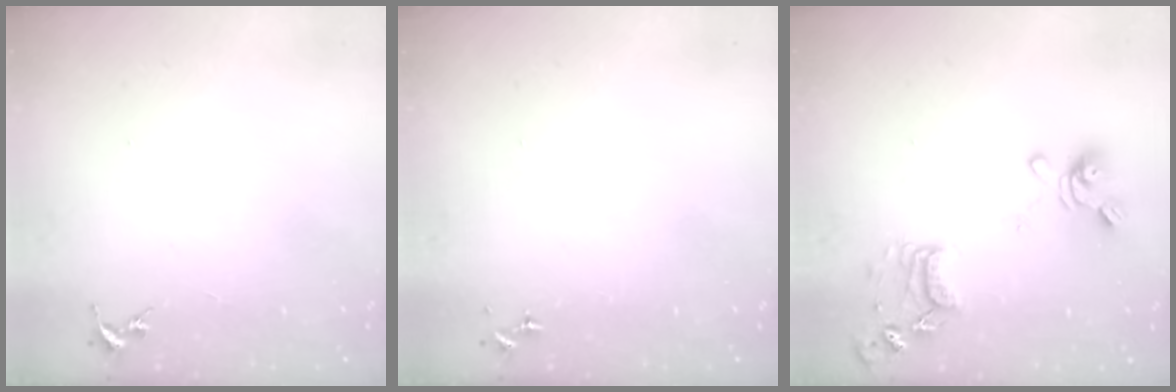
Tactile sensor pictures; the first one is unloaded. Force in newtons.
{"total": 0.0}
{"total": 14.6, "press": 14.6, "slide": 1.4}